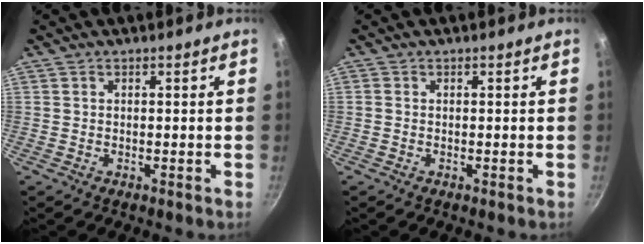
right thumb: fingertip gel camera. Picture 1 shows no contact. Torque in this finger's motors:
{"motor_torque": [-0.06, 0.19, 0.30, 0.16, -0.01]}